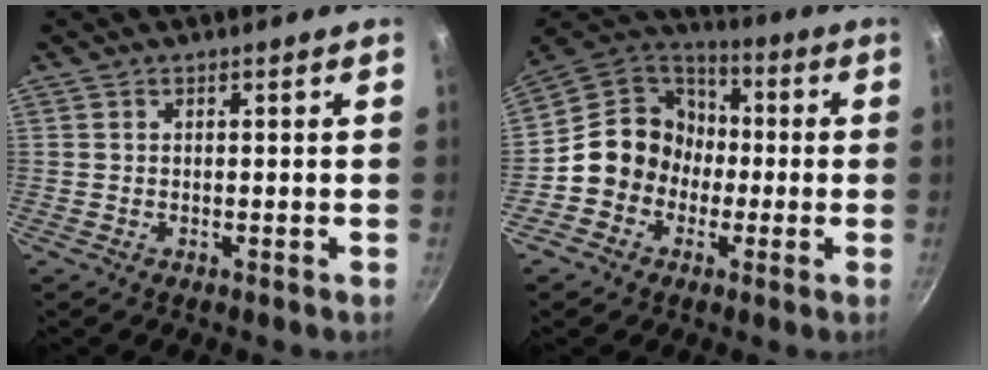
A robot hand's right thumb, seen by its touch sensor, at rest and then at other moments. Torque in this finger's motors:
{"motor_torque": [1.78, 1.56, 1.07, -0.60, 0.26]}